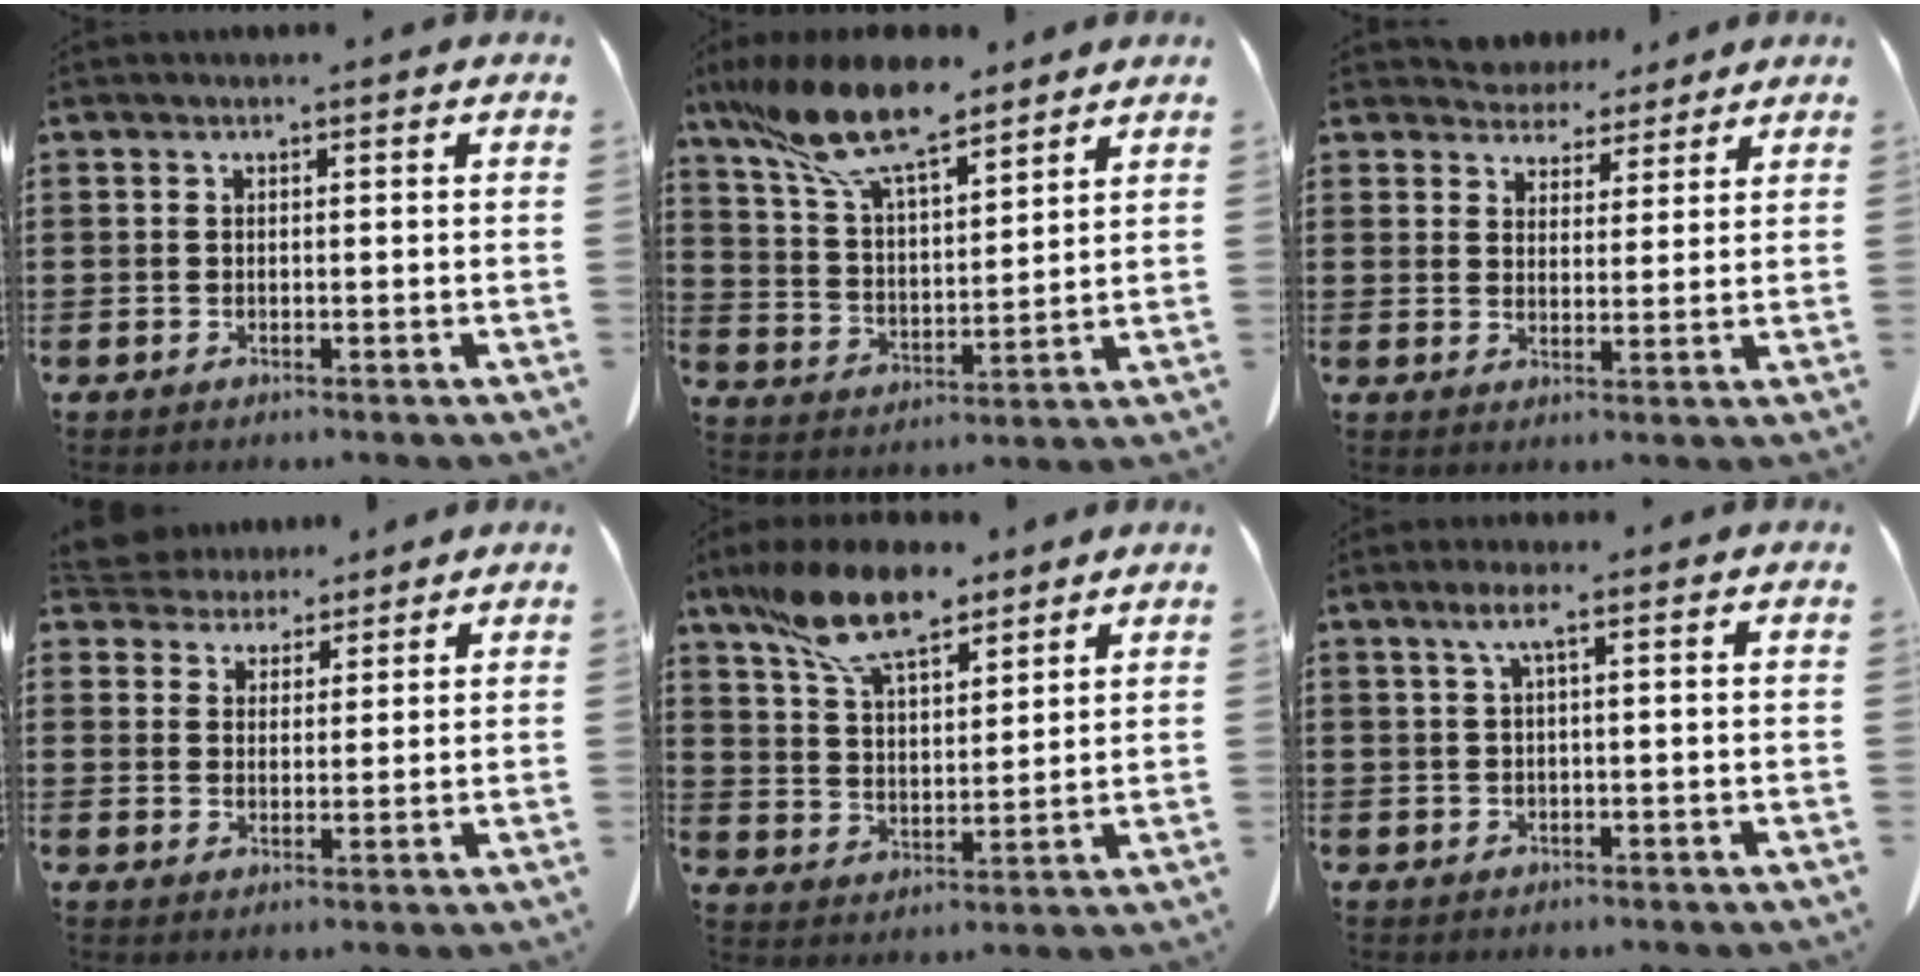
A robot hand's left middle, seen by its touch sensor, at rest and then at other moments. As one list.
[{"total": 12.9, "force": [9.8, 3.1, 7.8], "torque": [-0.186, -0.032, 0.176]}, {"total": 4.7, "force": [4.5, 1.4, -0.3], "torque": [-0.014, -0.018, 0.086]}, {"total": 4.7, "force": [4.4, 1.4, 0.0], "torque": [-0.019, -0.014, 0.084]}, {"total": 11.9, "force": [9.0, 4.1, 6.7], "torque": [-0.155, -0.016, 0.168]}, {"total": 2.6, "force": [0.7, 0.1, 2.5], "torque": [-0.050, -0.001, 0.013]}]